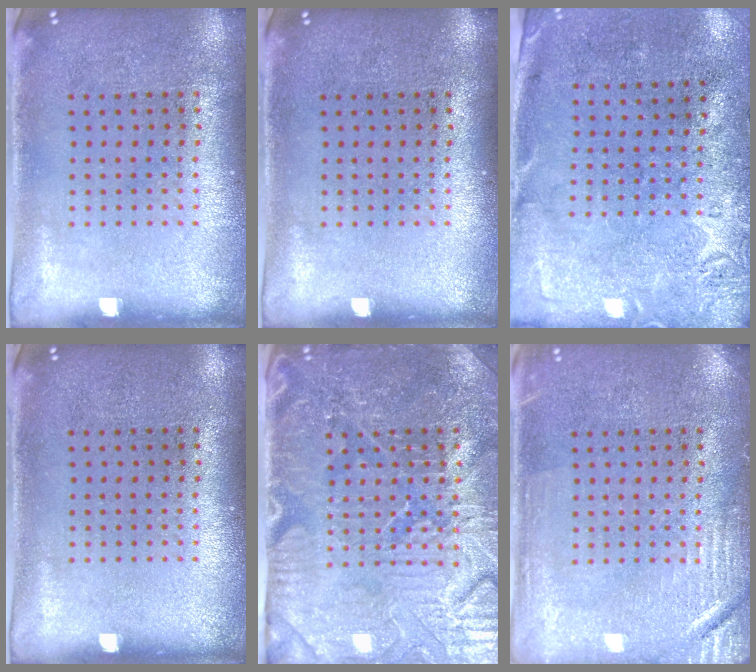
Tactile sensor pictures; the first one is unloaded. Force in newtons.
{"total": 0.0}
{"total": 2.8, "press": 2.2, "slide": 1.7}
{"total": 0.0}
{"total": 5.0, "press": 4.6, "slide": 1.9}
{"total": 2.9, "press": 2.9, "slide": 0.3}